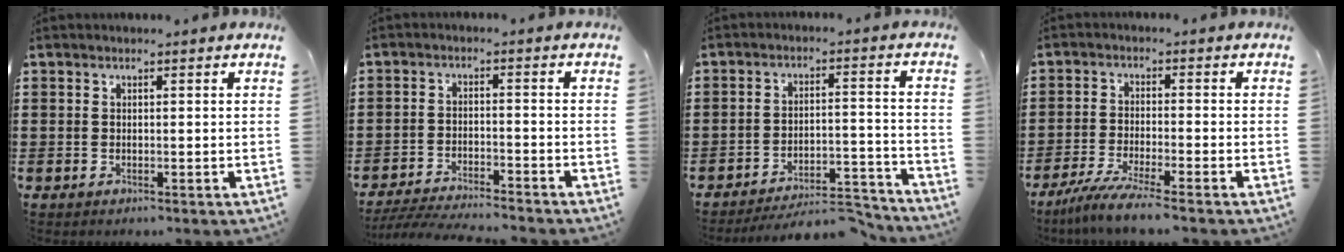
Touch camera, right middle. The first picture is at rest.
{"total": 4.0, "force": [-3.8, -0.1, 1.1], "torque": [-0.025, -0.005, -0.079]}
{"total": 6.1, "force": [-5.5, 0.7, 2.6], "torque": [-0.041, 0.006, -0.104]}
{"total": 4.7, "force": [-3.9, -0.5, 2.6], "torque": [-0.061, -0.021, -0.076]}